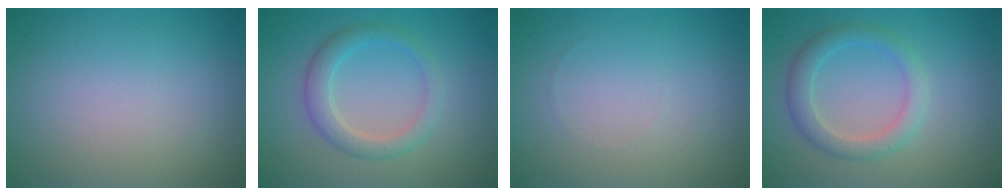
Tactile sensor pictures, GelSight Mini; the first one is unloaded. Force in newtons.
{"total": 2.9, "press": 2.9, "slide": 0.1}
{"total": 0.0}
{"total": 2.9, "press": 2.9, "slide": 0.2}